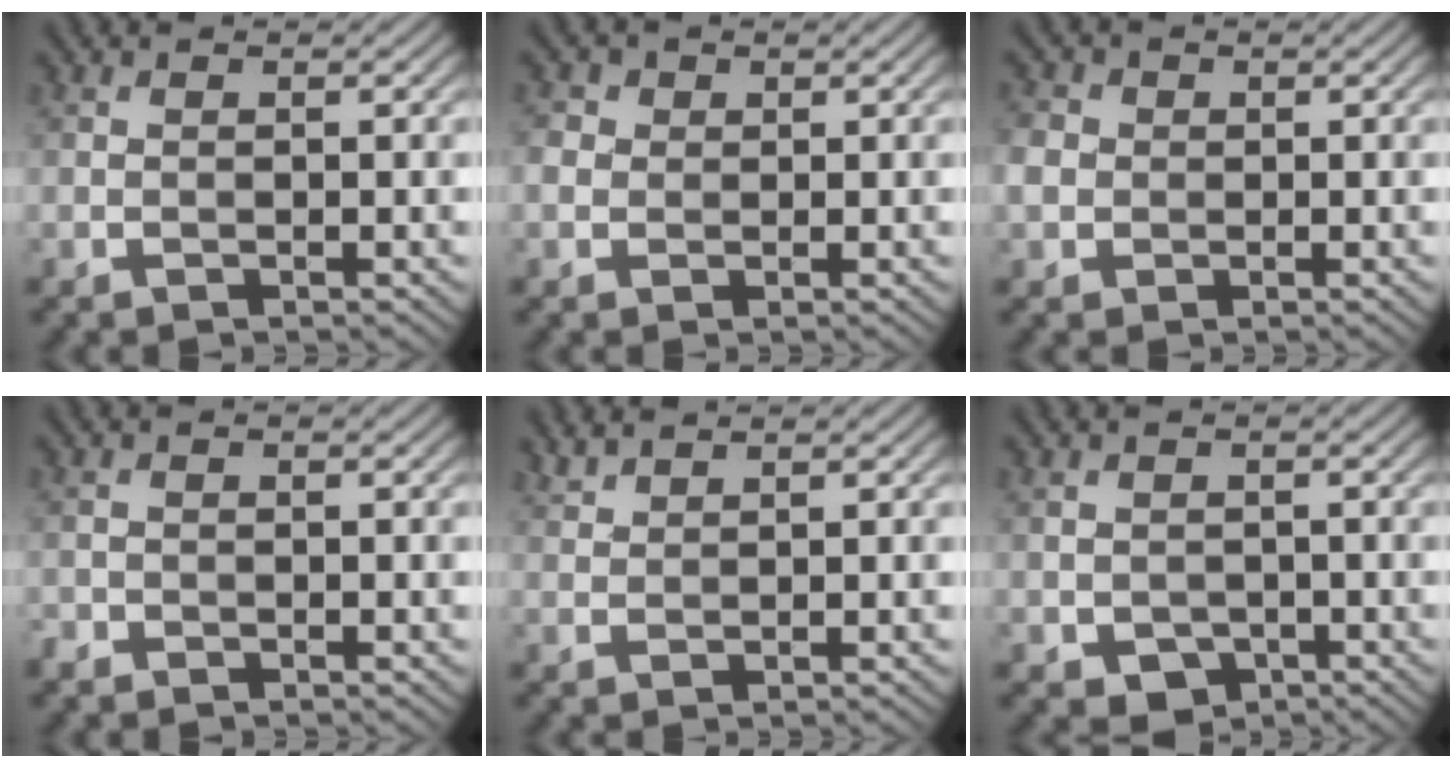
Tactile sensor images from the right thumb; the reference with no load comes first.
{"total": 2.4, "force": [0.2, 2.2, 0.9], "torque": [-0.033, 0.005, 0.000]}
{"total": 3.2, "force": [-0.2, 2.9, 1.3], "torque": [-0.042, 0.005, -0.010]}
{"total": 1.1, "force": [-0.9, 0.6, 0.2], "torque": [-0.004, -0.002, -0.023]}
{"total": 1.5, "force": [1.4, 0.1, 0.4], "torque": [-0.013, 0.007, 0.034]}
{"total": 2.7, "force": [-1.2, 2.2, 1.1], "torque": [-0.027, -0.013, -0.021]}